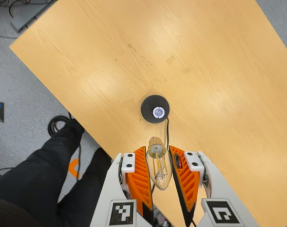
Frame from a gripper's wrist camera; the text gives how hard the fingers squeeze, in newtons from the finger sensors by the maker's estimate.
{"total": 13.6, "left": 14.1, "right": 13.1}